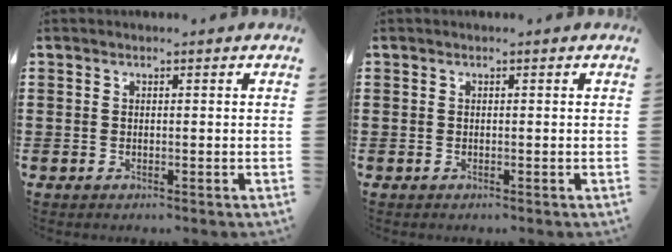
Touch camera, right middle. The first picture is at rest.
{"total": 0.0}